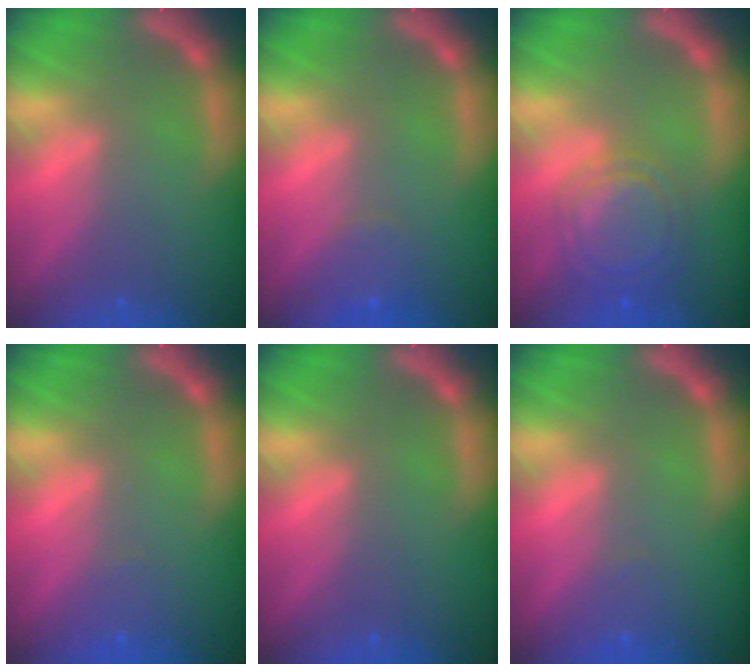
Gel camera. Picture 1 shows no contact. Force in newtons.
{"total": 1.9}
{"total": 6.5}
{"total": 1.0}
{"total": 0.0}
{"total": 1.0}